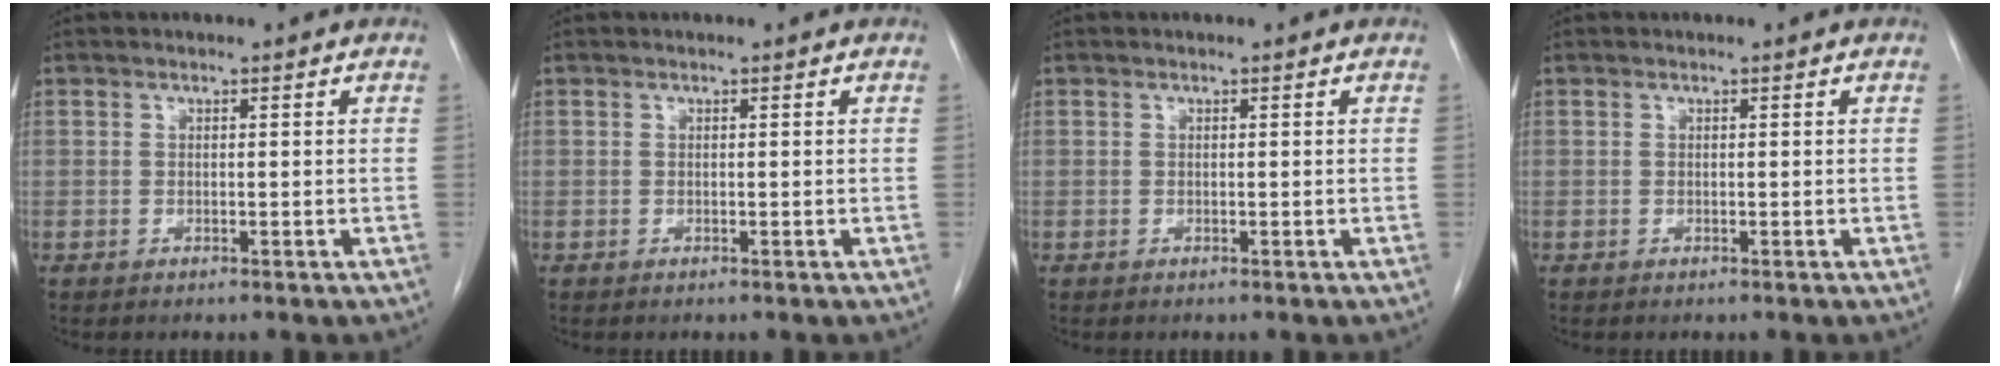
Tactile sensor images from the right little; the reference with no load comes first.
{"total": 0.0}
{"total": 0.0}
{"total": 0.0}